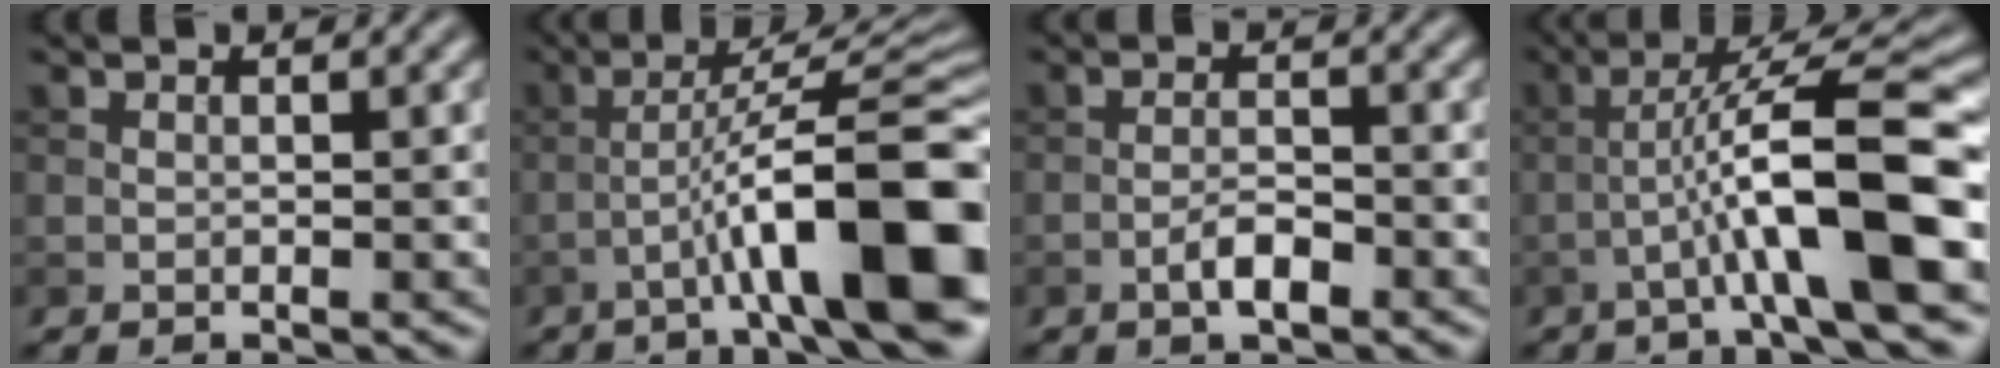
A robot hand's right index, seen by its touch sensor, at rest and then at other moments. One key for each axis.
{"total": 12.8, "fx": -4.6, "fy": 2.0, "fz": 11.8, "tx": -0.174, "ty": 0.023, "tz": -0.065}
{"total": 2.4, "fx": -1.3, "fy": 0.7, "fz": 1.9, "tx": -0.037, "ty": 0.004, "tz": -0.028}
{"total": 8.9, "fx": -2.6, "fy": 1.0, "fz": 8.5, "tx": -0.137, "ty": 0.024, "tz": -0.043}